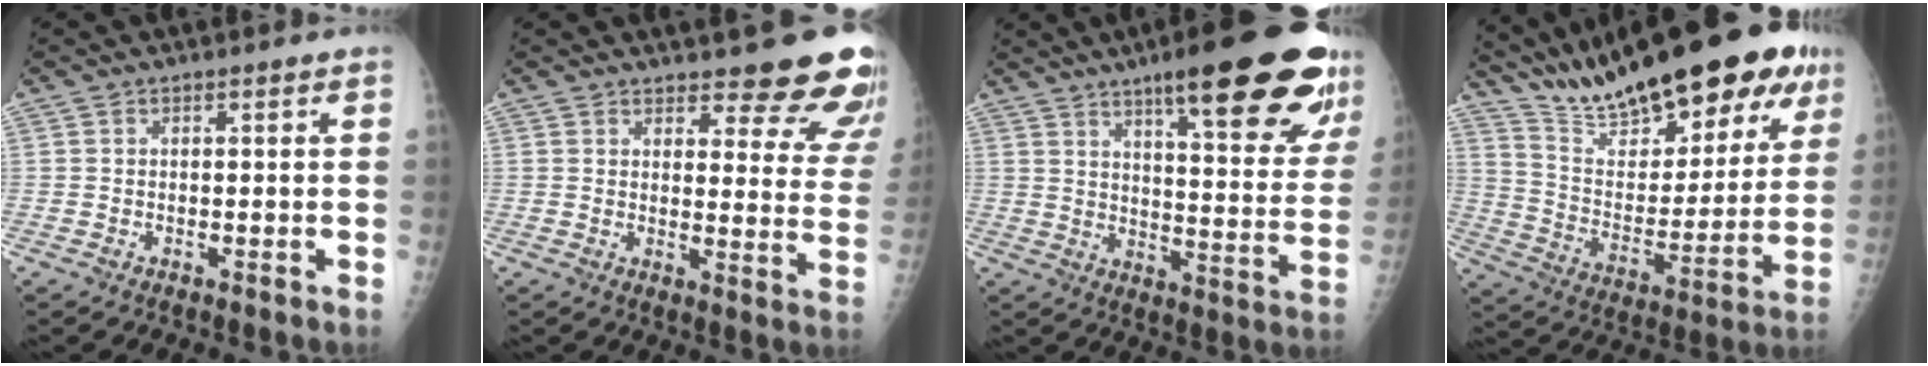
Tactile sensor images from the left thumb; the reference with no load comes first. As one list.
[{"total": 16.1, "force": [13.7, 4.5, 7.1], "torque": [-0.041, -0.097, 0.147]}, {"total": 25.2, "force": [15.5, 5.3, 19.2], "torque": [-0.235, -0.055, 0.213]}, {"total": 28.3, "force": [20.5, 8.9, 17.4], "torque": [-0.241, -0.062, 0.324]}]